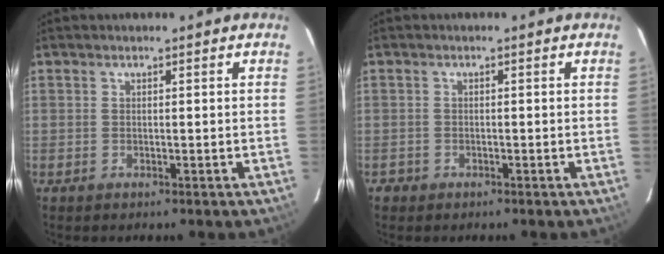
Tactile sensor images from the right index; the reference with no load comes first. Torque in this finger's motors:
{"motor_torque": [-0.01, 0.06, -0.48, -0.07]}